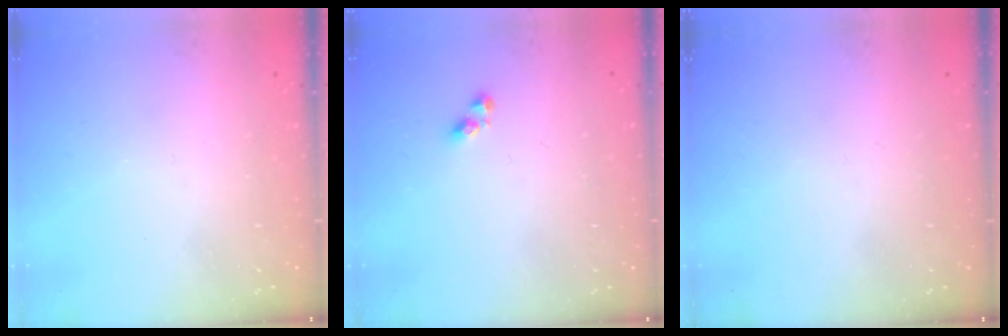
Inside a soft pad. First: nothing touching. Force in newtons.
{"total": 4.0, "press": 4.0, "slide": 0.2}
{"total": 0.0}